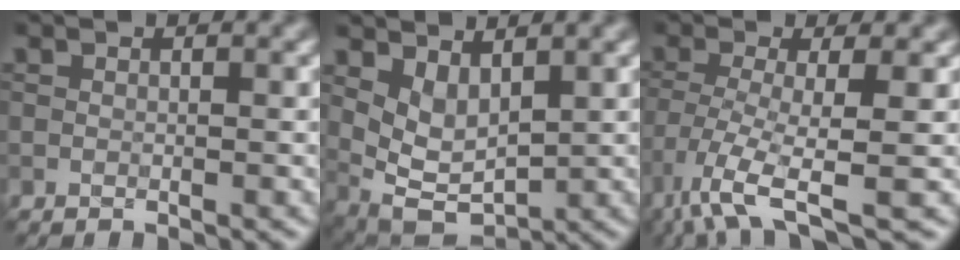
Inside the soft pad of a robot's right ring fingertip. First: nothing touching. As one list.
[{"total": 3.6, "force": [1.7, 2.1, 2.5], "torque": [-0.058, -0.014, 0.040]}, {"total": 6.6, "force": [-3.8, 1.3, 5.2], "torque": [-0.105, -0.010, -0.081]}]